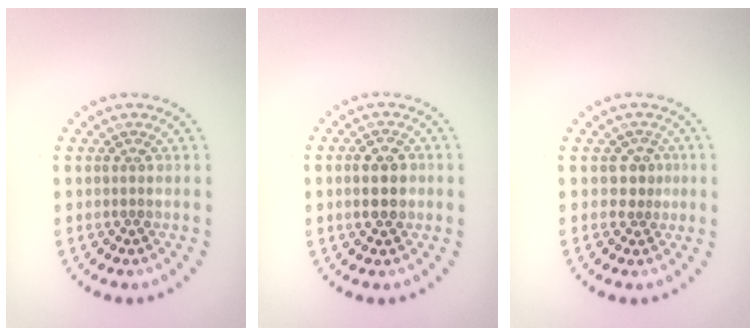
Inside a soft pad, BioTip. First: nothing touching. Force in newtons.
{"total": 2.8, "press": 2.8, "slide": 0.1}
{"total": 1.7, "press": 1.3, "slide": 1.1}